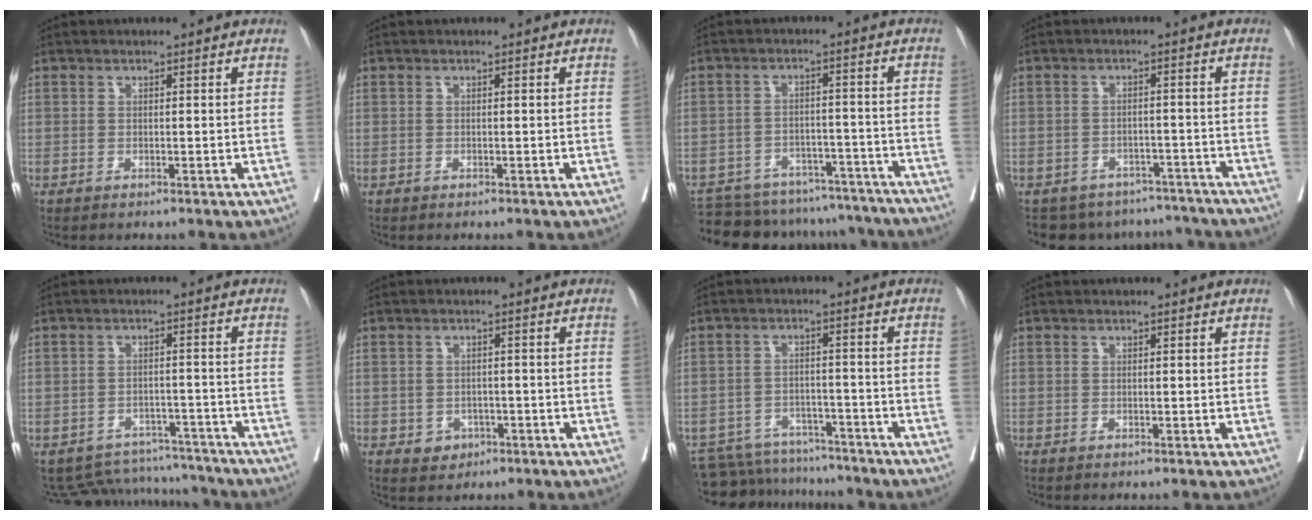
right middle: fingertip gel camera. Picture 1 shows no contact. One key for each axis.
{"total": 0.0}
{"total": 19.3, "fx": -17.5, "fy": 6.6, "fz": 4.9, "tx": -0.094, "ty": 0.010, "tz": -0.221}
{"total": 10.8, "fx": -9.6, "fy": 4.7, "fz": 0.8, "tx": -0.005, "ty": 0.021, "tz": -0.113}
{"total": 10.1, "fx": -9.7, "fy": 2.9, "fz": 0.0, "tx": 0.001, "ty": 0.020, "tz": -0.128}
{"total": 2.9, "fx": -1.3, "fy": 2.4, "fz": 0.9, "tx": -0.008, "ty": 0.007, "tz": -0.010}
{"total": 4.8, "fx": -3.8, "fy": 2.9, "fz": -0.3, "tx": 0.014, "ty": 0.007, "tz": -0.057}
{"total": 0.0}